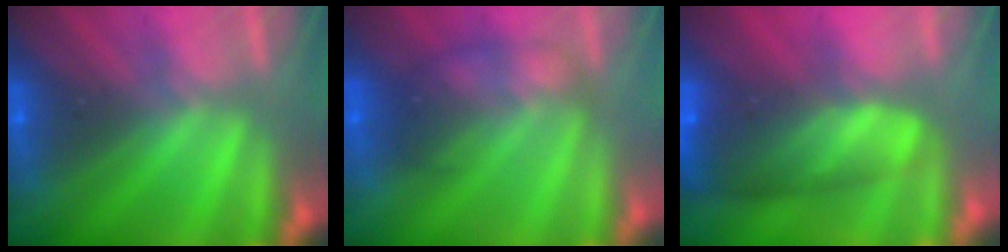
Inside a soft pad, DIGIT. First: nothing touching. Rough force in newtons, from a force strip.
{"total": 1.8}
{"total": 10.9}